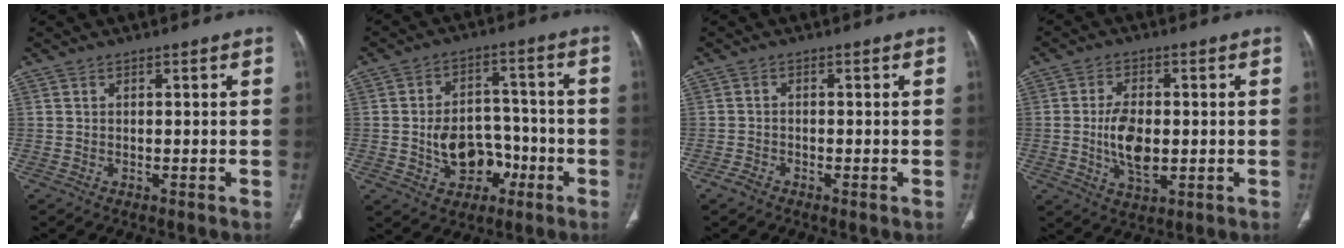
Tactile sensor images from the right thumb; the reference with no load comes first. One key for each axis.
{"total": 10.6, "fx": -3.1, "fy": 8.0, "fz": 6.2, "tx": -0.067, "ty": 0.041, "tz": -0.042}
{"total": 1.8, "fx": -1.3, "fy": 0.8, "fz": 1.0, "tx": -0.022, "ty": 0.002, "tz": -0.027}
{"total": 9.6, "fx": -0.6, "fy": 5.1, "fz": 8.0, "tx": -0.143, "ty": -0.006, "tz": -0.007}